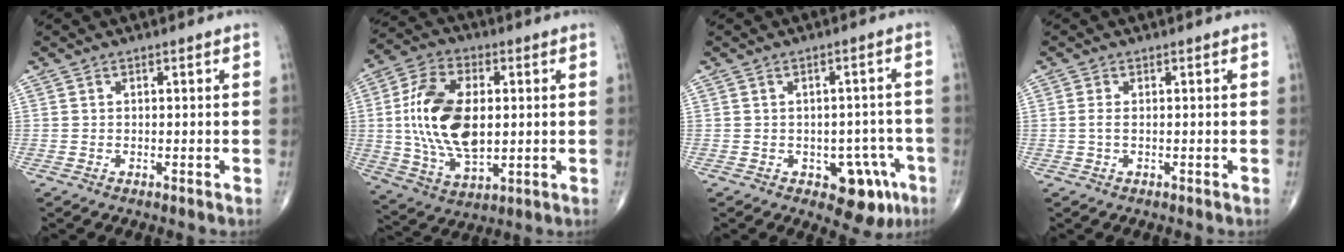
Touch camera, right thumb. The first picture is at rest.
{"total": 19.5, "force": [2.0, 10.9, 16.1], "torque": [-0.309, -0.007, 0.043]}
{"total": 8.4, "force": [-3.8, 4.9, 5.7], "torque": [-0.030, 0.021, -0.041]}
{"total": 1.3, "force": [0.1, 0.5, 1.2], "torque": [-0.032, -0.001, 0.003]}